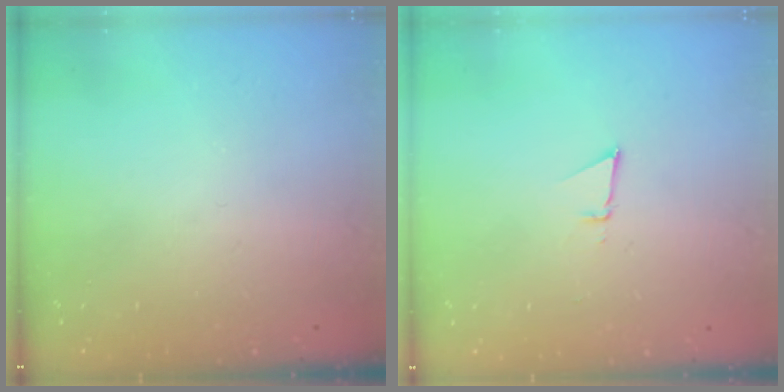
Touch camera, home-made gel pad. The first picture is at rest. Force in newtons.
{"total": 3.0, "press": 2.9, "slide": 0.8}